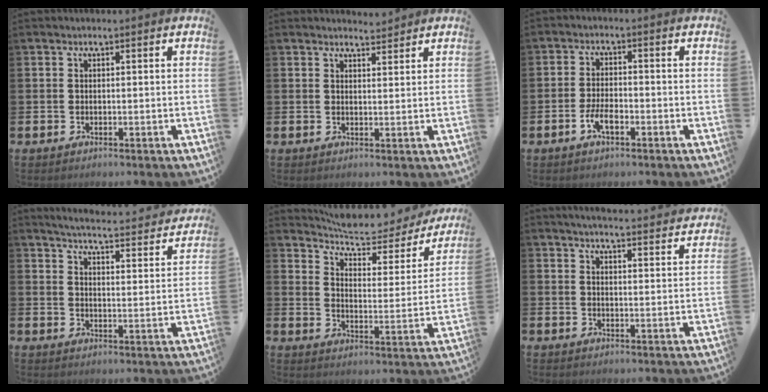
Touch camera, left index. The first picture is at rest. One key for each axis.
{"total": 2.7, "fx": 2.7, "fy": 0.3, "fz": -0.1, "tx": 0.006, "ty": -0.018, "tz": 0.047}
{"total": 3.3, "fx": -1.4, "fy": 1.4, "fz": 2.6, "tx": -0.051, "ty": 0.001, "tz": -0.027}
{"total": 4.7, "fx": 4.5, "fy": 0.2, "fz": 1.2, "tx": -0.038, "ty": -0.040, "tz": 0.072}
{"total": 7.4, "fx": 6.8, "fy": 1.9, "fz": 2.4, "tx": -0.077, "ty": -0.047, "tz": 0.112}
{"total": 4.7, "fx": 4.7, "fy": -0.1, "fz": 0.7, "tx": -0.014, "ty": -0.037, "tz": 0.079}